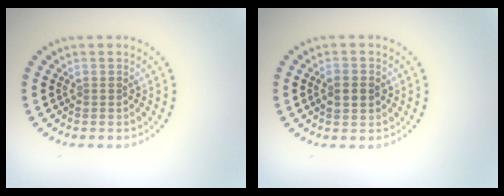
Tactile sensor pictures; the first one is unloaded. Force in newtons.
{"total": 2.6, "press": 2.5, "slide": 0.1}